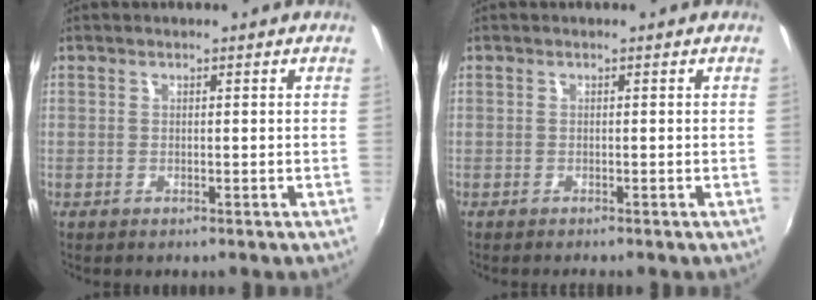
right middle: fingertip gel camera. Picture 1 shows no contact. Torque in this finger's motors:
{"motor_torque": [0.08, -0.07, 0.03, 0.02]}